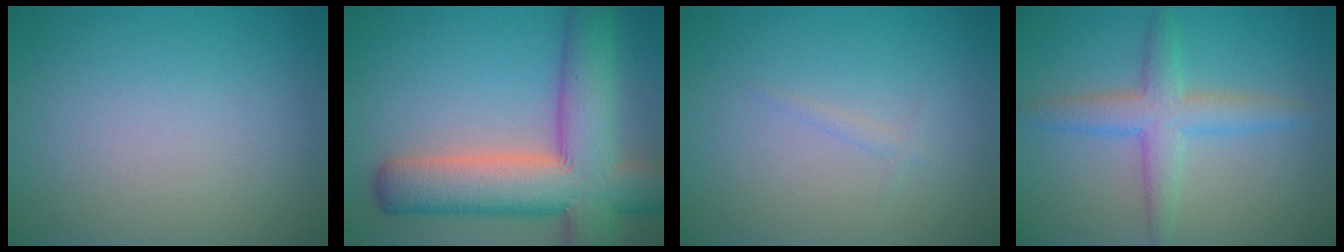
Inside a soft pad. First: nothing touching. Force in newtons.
{"total": 11.7, "press": 11.7, "slide": 0.7}
{"total": 0.6, "press": 0.6, "slide": 0.0}
{"total": 4.9, "press": 4.9, "slide": 0.0}